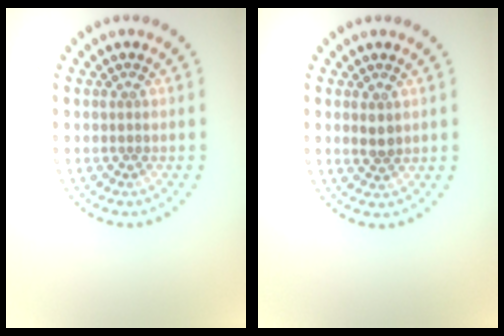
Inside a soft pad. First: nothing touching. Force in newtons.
{"total": 1.4, "press": 1.4, "slide": 0.1}